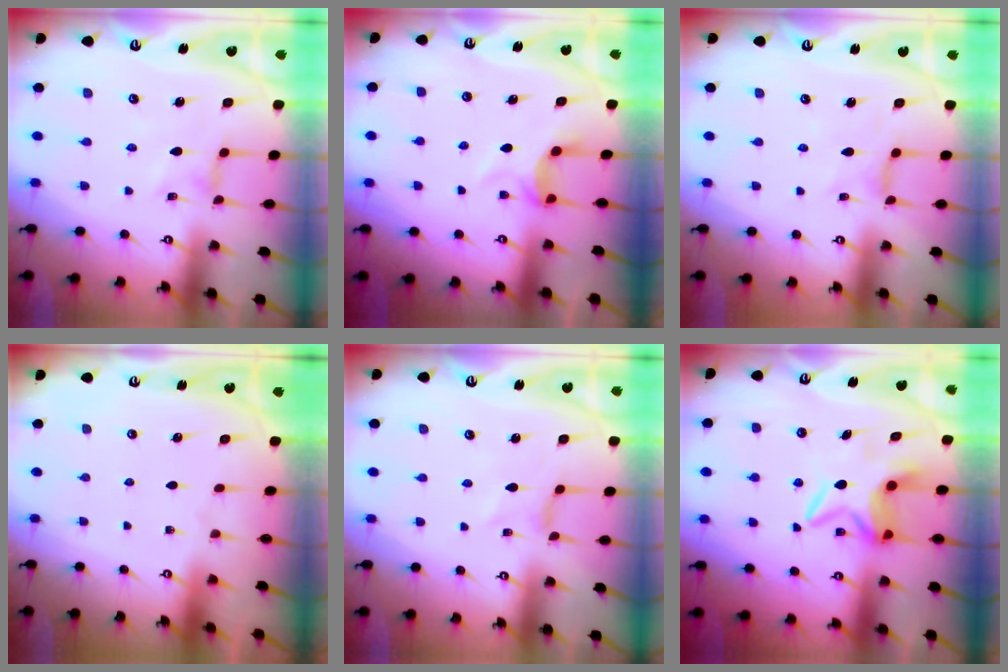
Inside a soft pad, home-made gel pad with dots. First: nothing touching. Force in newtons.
{"total": 5.3, "press": 5.2, "slide": 1.0}
{"total": 1.2, "press": 1.1, "slide": 0.4}
{"total": 0.0}
{"total": 0.0}
{"total": 7.7, "press": 7.7, "slide": 0.5}